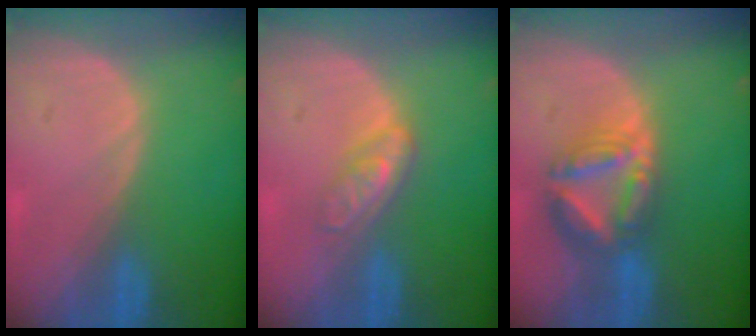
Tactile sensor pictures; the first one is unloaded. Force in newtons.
{"total": 4.5, "press": 3.9, "slide": 2.2}
{"total": 8.2, "press": 7.1, "slide": 4.1}